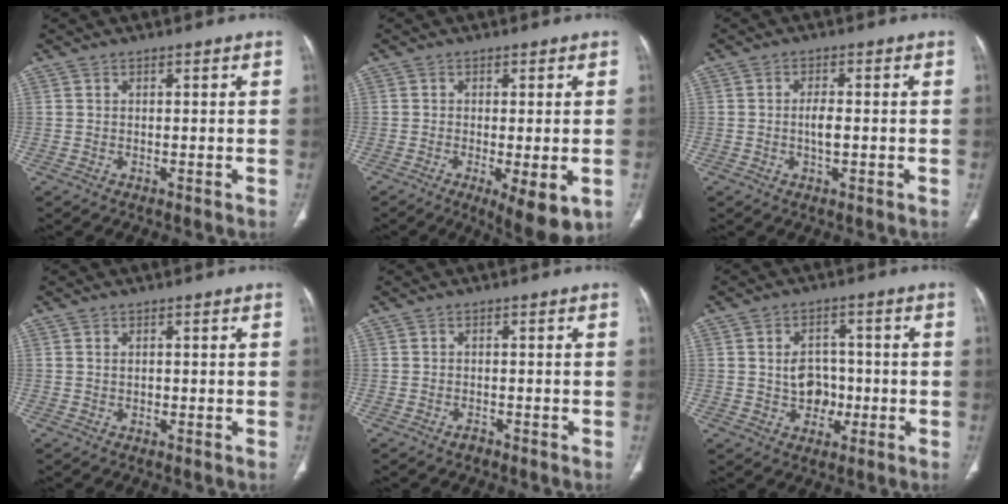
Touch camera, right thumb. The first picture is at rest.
{"total": 8.3, "force": [-2.9, 2.5, 7.4], "torque": [-0.106, -0.018, -0.038]}
{"total": 3.2, "force": [-0.5, 1.4, 2.8], "torque": [-0.051, 0.001, -0.008]}
{"total": 0.7, "force": [0.1, 0.5, 0.4], "torque": [-0.009, 0.003, 0.003]}
{"total": 1.2, "force": [-0.9, 0.7, 0.4], "torque": [-0.008, 0.003, -0.015]}
{"total": 6.8, "force": [-0.8, 5.5, 3.9], "torque": [-0.031, 0.013, -0.009]}